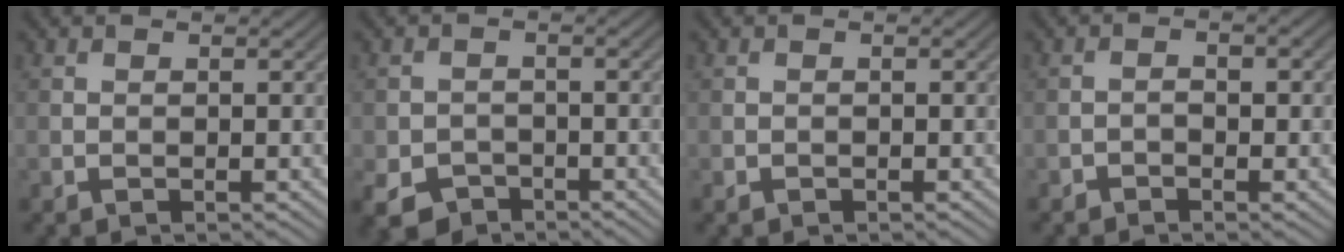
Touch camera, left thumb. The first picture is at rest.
{"total": 3.8, "force": [-2.5, 2.5, 1.4], "torque": [-0.031, -0.009, -0.051]}
{"total": 0.0}
{"total": 1.9, "force": [-1.0, 0.8, 1.5], "torque": [-0.022, 0.004, -0.020]}